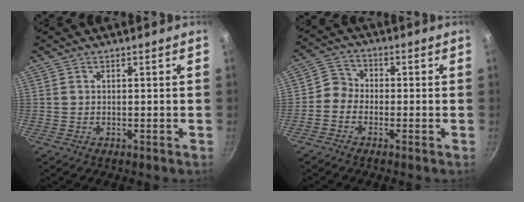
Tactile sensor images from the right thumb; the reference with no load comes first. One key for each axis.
{"total": 4.0, "fx": -1.7, "fy": 3.3, "fz": 1.4, "tx": -0.009, "ty": 0.027, "tz": -0.048}